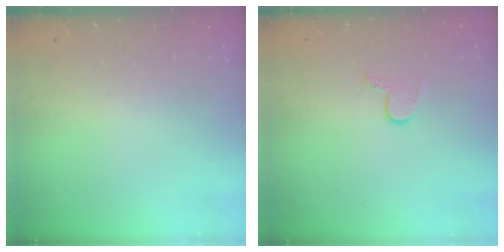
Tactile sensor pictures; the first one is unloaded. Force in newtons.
{"total": 4.6, "press": 4.6, "slide": 0.5}